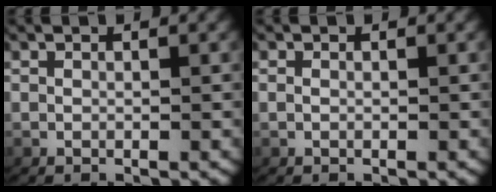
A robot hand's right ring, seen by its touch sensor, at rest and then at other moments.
{"total": 0.0}